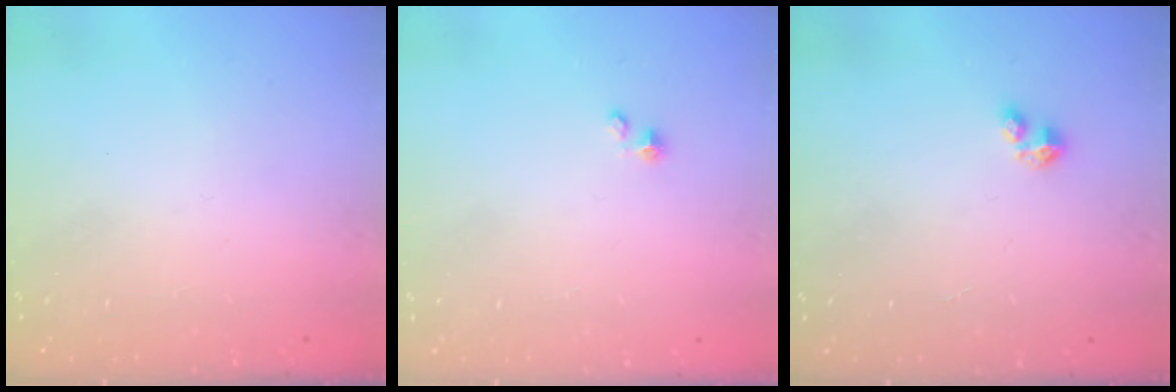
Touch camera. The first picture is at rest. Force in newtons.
{"total": 1.5, "press": 1.5, "slide": 0.0}
{"total": 2.7, "press": 2.7, "slide": 0.4}